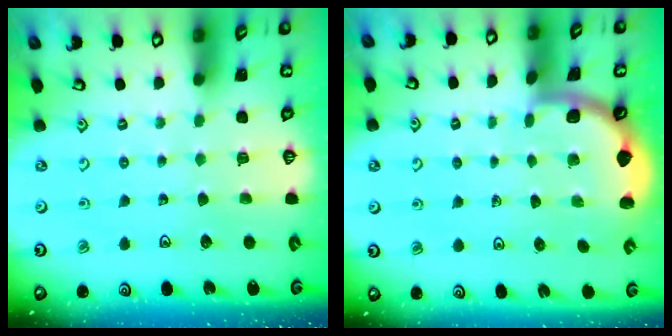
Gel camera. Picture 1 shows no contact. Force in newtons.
{"total": 1.7, "press": 1.6, "slide": 0.1}